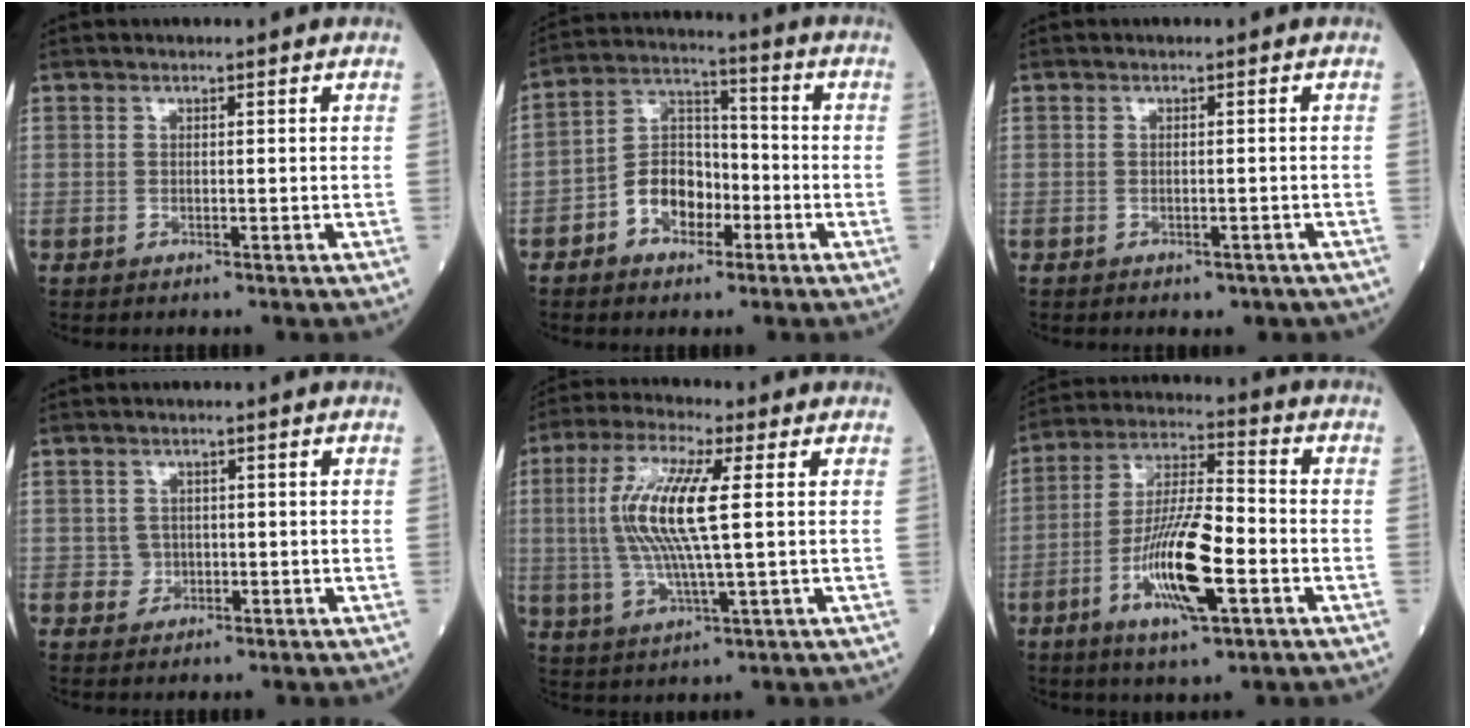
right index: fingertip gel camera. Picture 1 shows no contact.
{"total": 8.5, "force": [-3.5, 5.7, 5.3], "torque": [-0.106, 0.028, -0.064]}
{"total": 2.2, "force": [-1.7, 1.2, 0.8], "torque": [-0.005, 0.003, -0.017]}
{"total": 1.8, "force": [-0.2, 1.7, 0.2], "torque": [0.001, 0.006, -0.004]}
{"total": 11.9, "force": [1.5, 1.3, 11.7], "torque": [-0.251, 0.006, 0.027]}
{"total": 13.3, "force": [-4.6, 2.6, 12.2], "torque": [-0.235, -0.004, -0.081]}